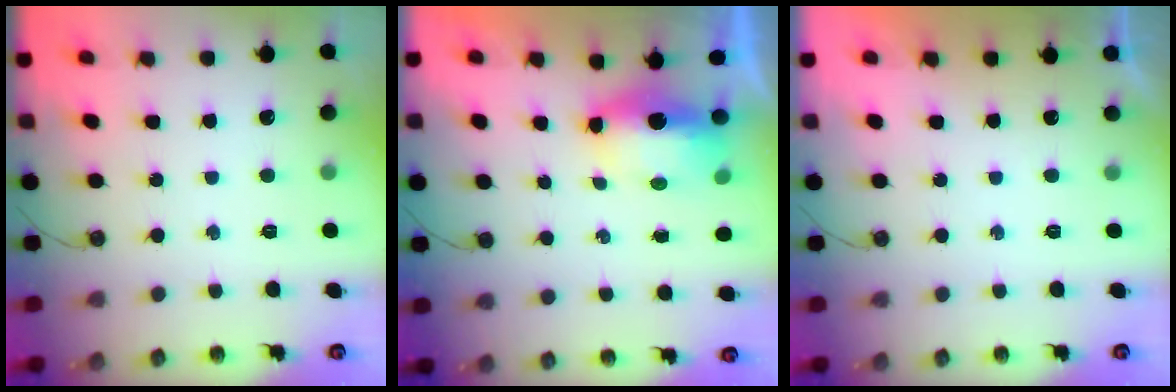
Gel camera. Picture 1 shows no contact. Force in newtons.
{"total": 7.3, "press": 7.2, "slide": 1.4}
{"total": 0.0}